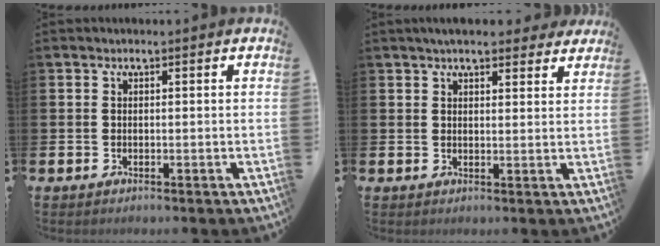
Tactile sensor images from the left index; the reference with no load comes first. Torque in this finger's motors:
{"motor_torque": [1.19, -0.95, 0.39, 0.13]}